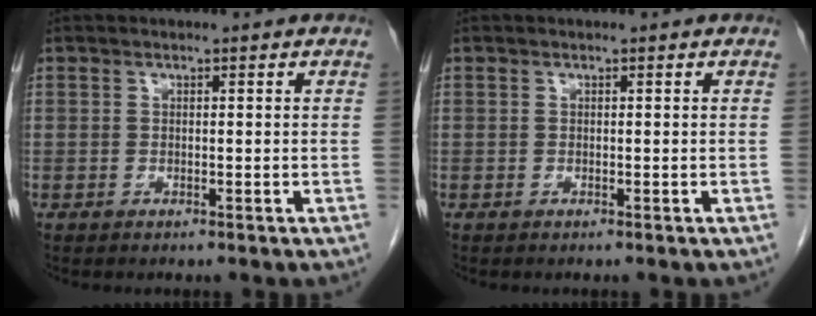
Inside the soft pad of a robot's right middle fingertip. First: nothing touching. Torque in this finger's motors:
{"motor_torque": [0.06, 0.16, 0.04, 0.01]}